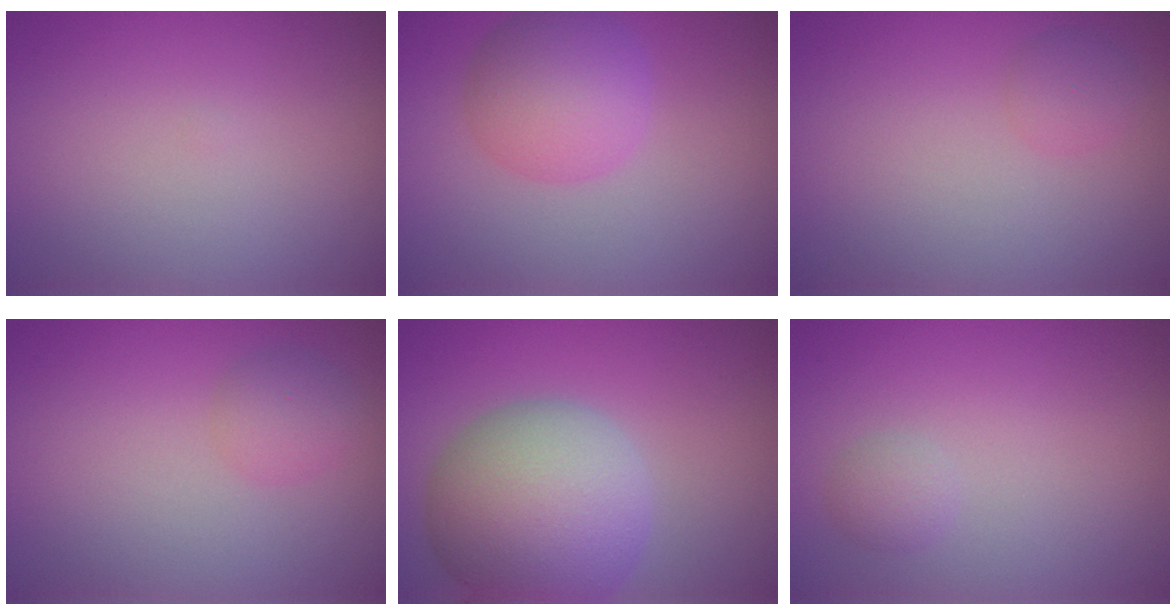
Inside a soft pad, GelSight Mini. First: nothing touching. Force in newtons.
{"total": 5.0, "press": 5.0, "slide": 0.2}
{"total": 1.4, "press": 1.4, "slide": 0.1}
{"total": 1.9, "press": 1.9, "slide": 0.1}
{"total": 10.5, "press": 10.4, "slide": 0.7}
{"total": 1.3, "press": 1.3, "slide": 0.0}